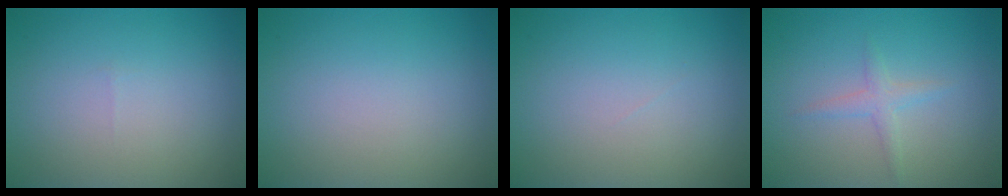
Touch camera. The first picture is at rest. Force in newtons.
{"total": 0.0}
{"total": 0.0}
{"total": 1.4, "press": 1.4, "slide": 0.0}